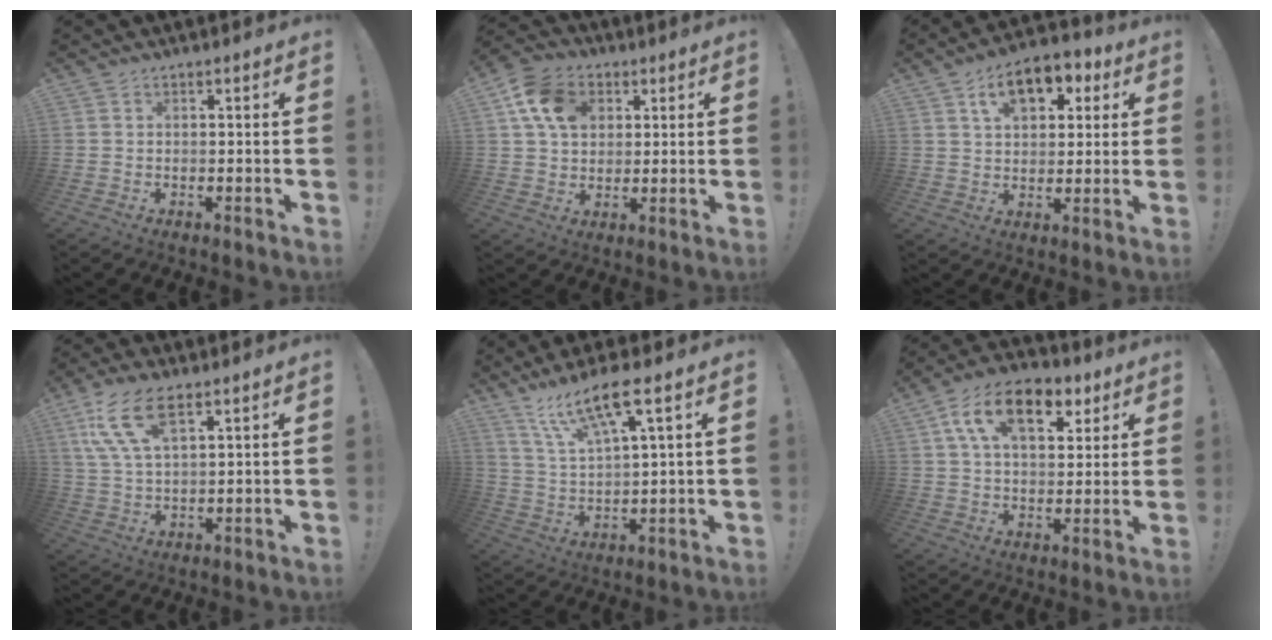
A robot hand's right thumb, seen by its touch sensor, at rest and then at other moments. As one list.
[{"total": 13.0, "force": [4.8, 9.8, 7.0], "torque": [-0.110, -0.002, 0.098]}, {"total": 12.2, "force": [5.7, 7.8, 7.4], "torque": [-0.103, -0.017, 0.104]}, {"total": 12.2, "force": [6.5, 4.6, 9.3], "torque": [-0.182, -0.014, 0.121]}, {"total": 12.3, "force": [7.6, 2.3, 9.3], "torque": [-0.174, -0.030, 0.128]}, {"total": 16.7, "force": [7.6, 9.3, 11.7], "torque": [-0.179, -0.023, 0.133]}]